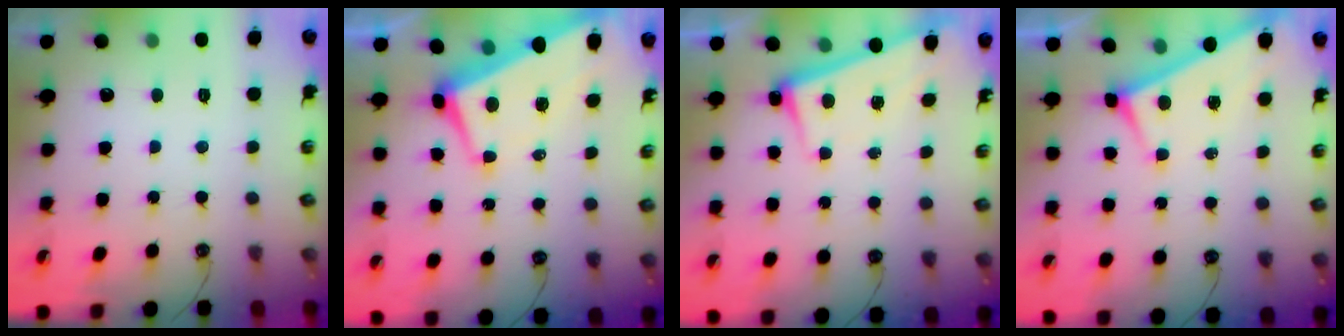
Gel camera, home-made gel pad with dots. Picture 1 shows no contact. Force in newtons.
{"total": 1.8, "press": 1.2, "slide": 1.3}
{"total": 2.5, "press": 2.5, "slide": 0.7}
{"total": 2.5, "press": 2.5, "slide": 0.6}